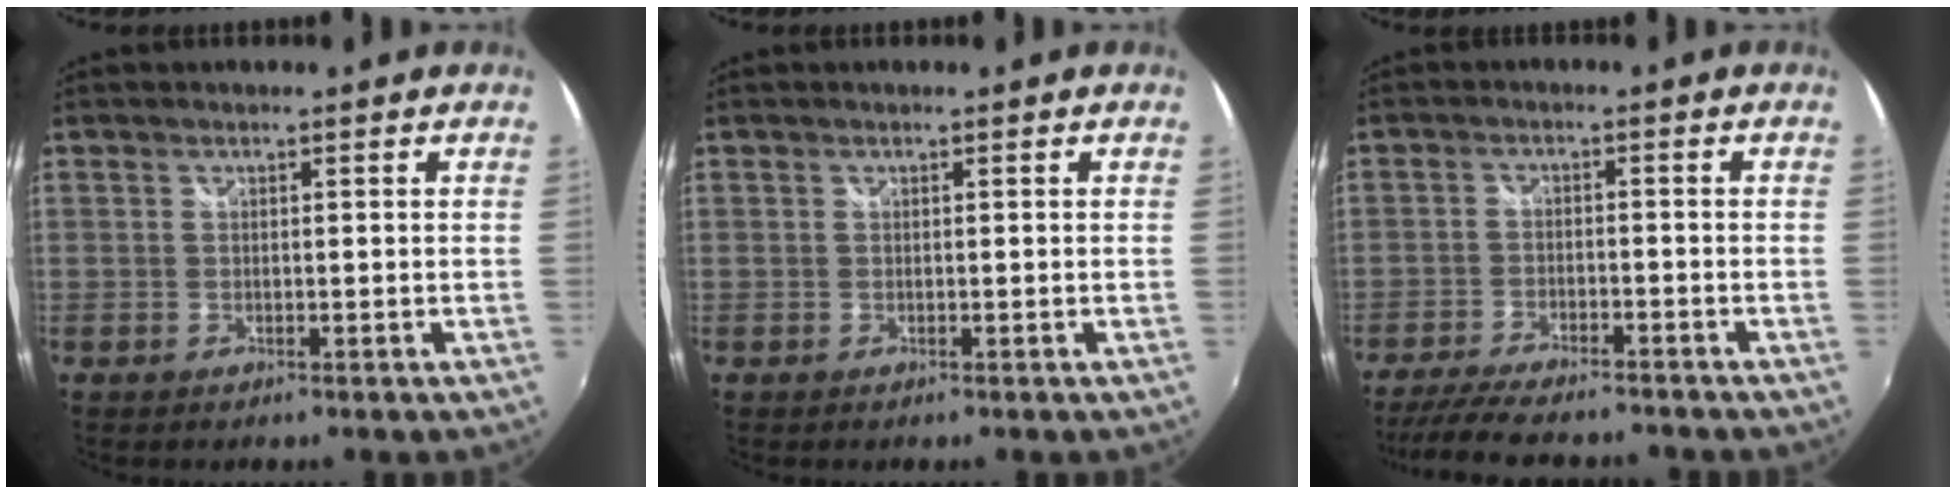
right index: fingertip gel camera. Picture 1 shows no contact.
{"total": 0.0}
{"total": 12.8, "force": [-11.1, 2.6, 5.8], "torque": [-0.130, -0.026, -0.180]}